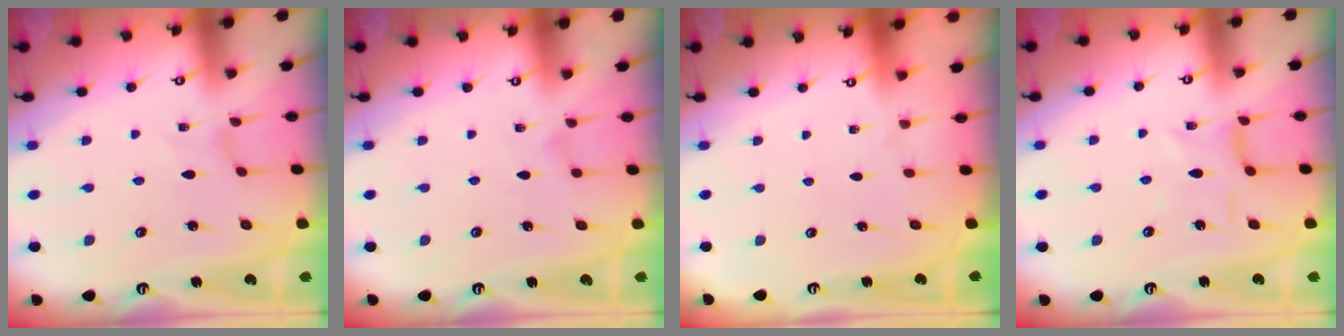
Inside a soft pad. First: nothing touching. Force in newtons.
{"total": 0.0}
{"total": 0.0}
{"total": 4.4, "press": 4.4, "slide": 0.4}